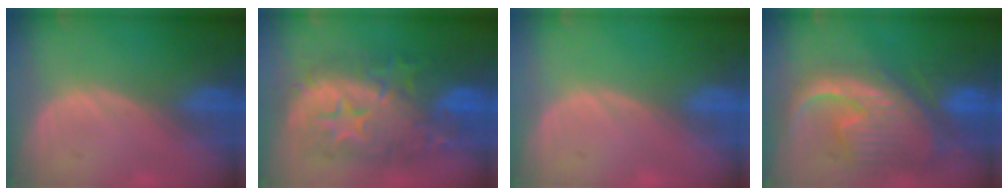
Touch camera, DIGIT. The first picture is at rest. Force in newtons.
{"total": 12.6, "press": 12.6, "slide": 1.0}
{"total": 0.0}
{"total": 12.6, "press": 10.8, "slide": 6.5}